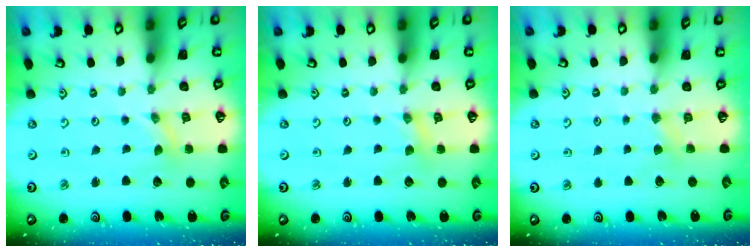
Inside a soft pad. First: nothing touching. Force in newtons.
{"total": 0.0}
{"total": 2.5, "press": 2.5, "slide": 0.4}